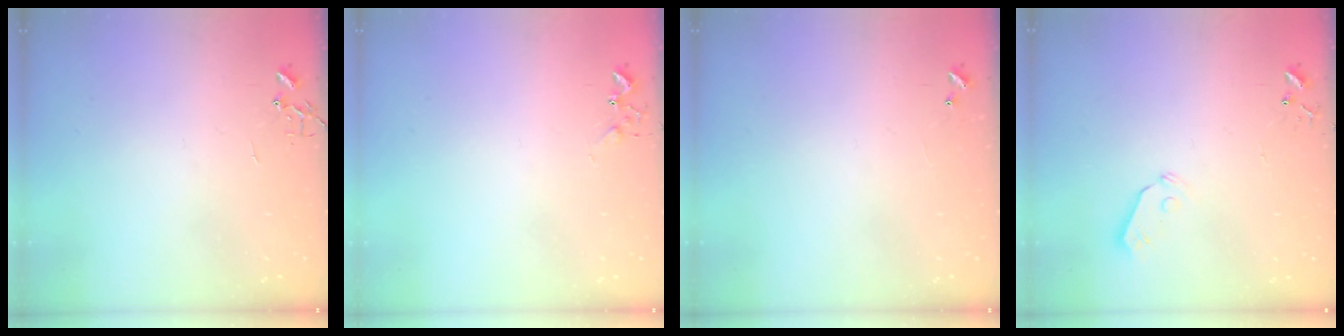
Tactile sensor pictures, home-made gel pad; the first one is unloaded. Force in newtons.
{"total": 5.2, "press": 5.2, "slide": 0.6}
{"total": 4.7, "press": 4.7, "slide": 0.4}
{"total": 5.5, "press": 5.4, "slide": 0.6}